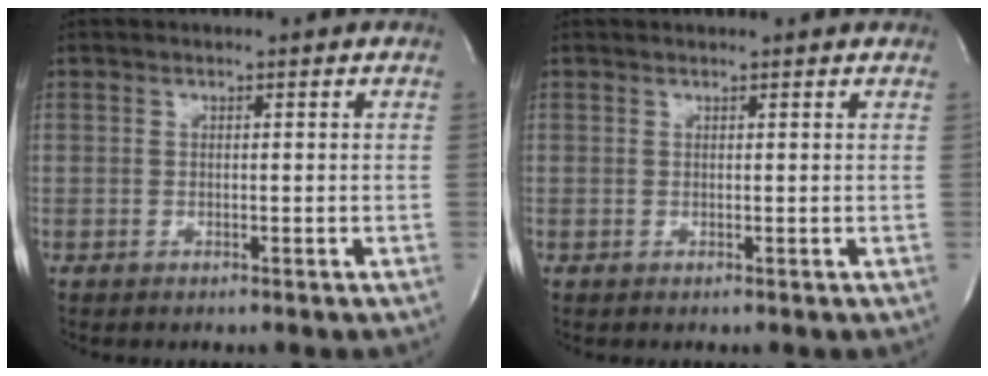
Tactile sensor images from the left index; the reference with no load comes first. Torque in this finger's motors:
{"motor_torque": [0.10, -0.04, -0.03, -0.01]}